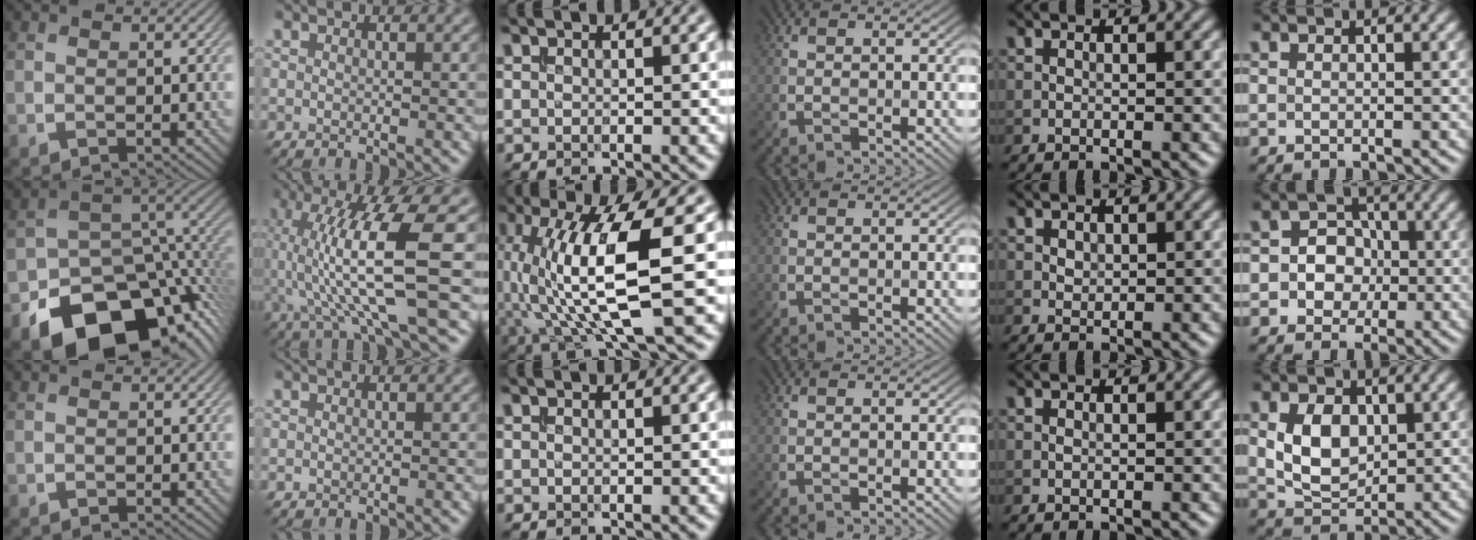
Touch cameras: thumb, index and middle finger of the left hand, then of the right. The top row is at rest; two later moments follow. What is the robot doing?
{"motion": "insert", "object": "drawer"}